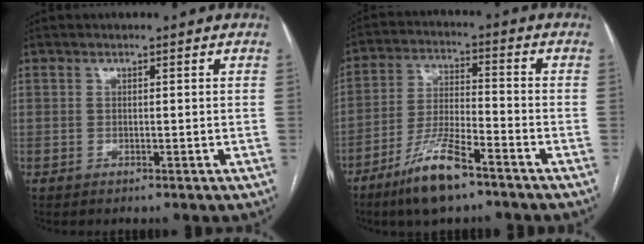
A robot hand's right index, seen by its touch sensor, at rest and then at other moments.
{"total": 10.6, "force": [-7.1, 1.9, 7.6], "torque": [-0.155, -0.018, -0.132]}